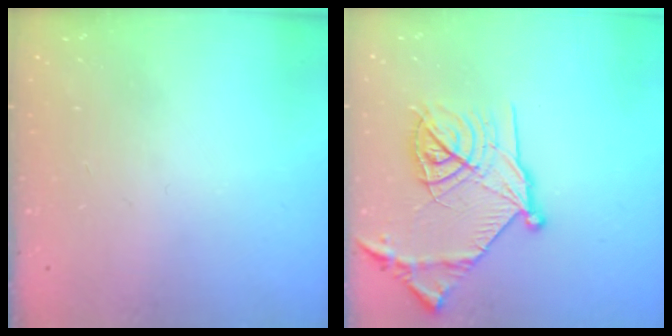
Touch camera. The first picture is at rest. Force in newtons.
{"total": 18.5, "press": 18.4, "slide": 1.6}